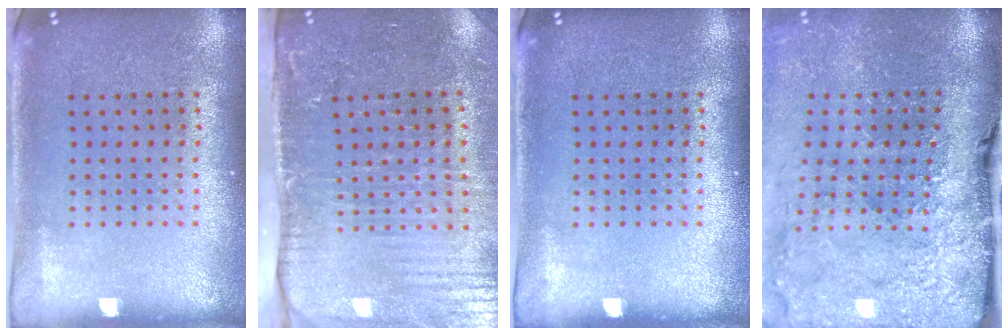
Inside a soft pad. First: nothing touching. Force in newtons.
{"total": 4.4, "press": 3.7, "slide": 2.4}
{"total": 0.0}
{"total": 4.6, "press": 3.6, "slide": 2.9}